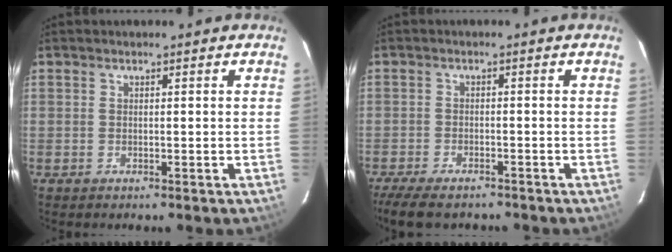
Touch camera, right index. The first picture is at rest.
{"total": 9.2, "force": [-7.6, 2.7, 4.4], "torque": [-0.110, -0.028, -0.130]}